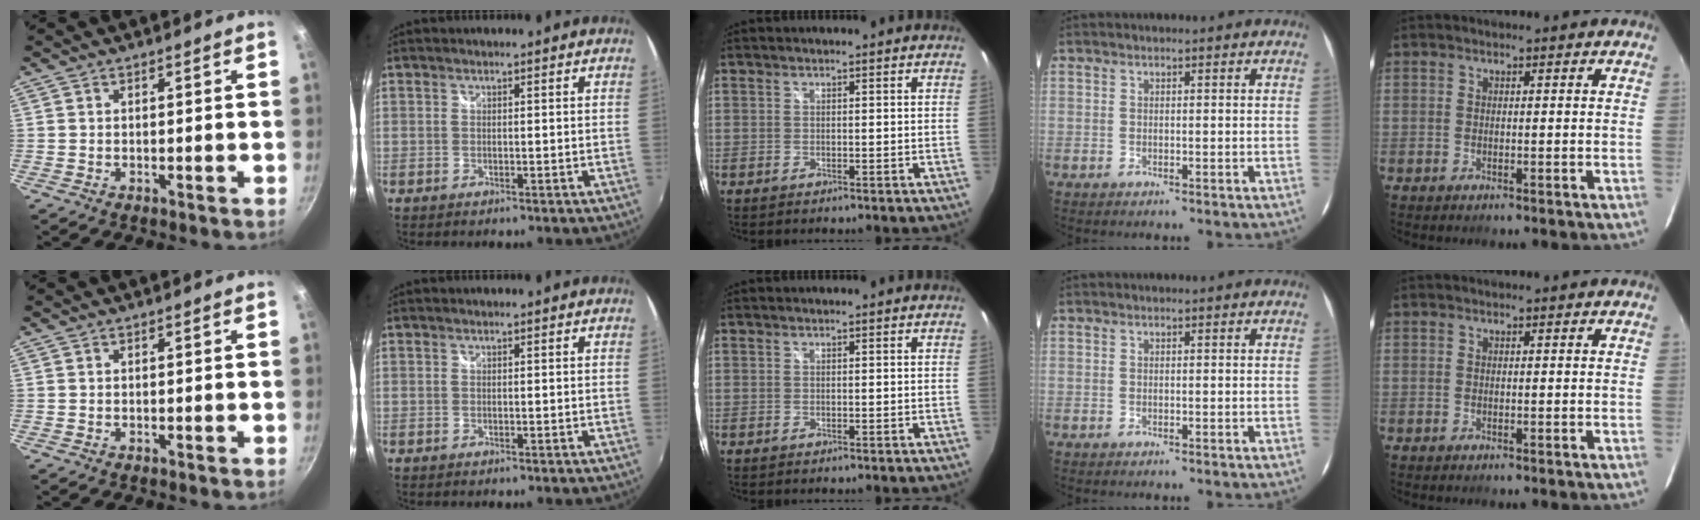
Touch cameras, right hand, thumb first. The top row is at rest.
{}